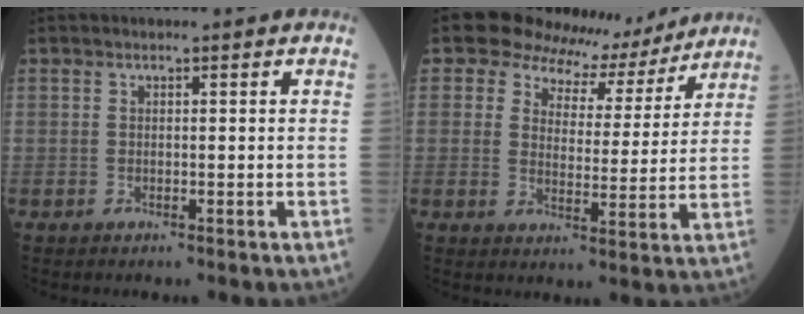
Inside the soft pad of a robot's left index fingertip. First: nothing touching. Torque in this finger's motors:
{"motor_torque": [1.07, -1.05, 0.13, -0.01]}